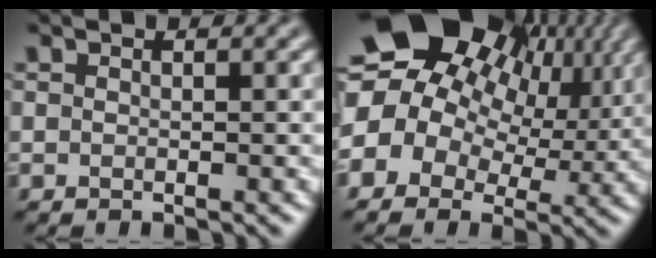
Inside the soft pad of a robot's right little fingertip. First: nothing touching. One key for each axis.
{"total": 19.1, "fx": 5.9, "fy": 14.4, "fz": 11.1, "tx": -0.201, "ty": 0.038, "tz": 0.081}